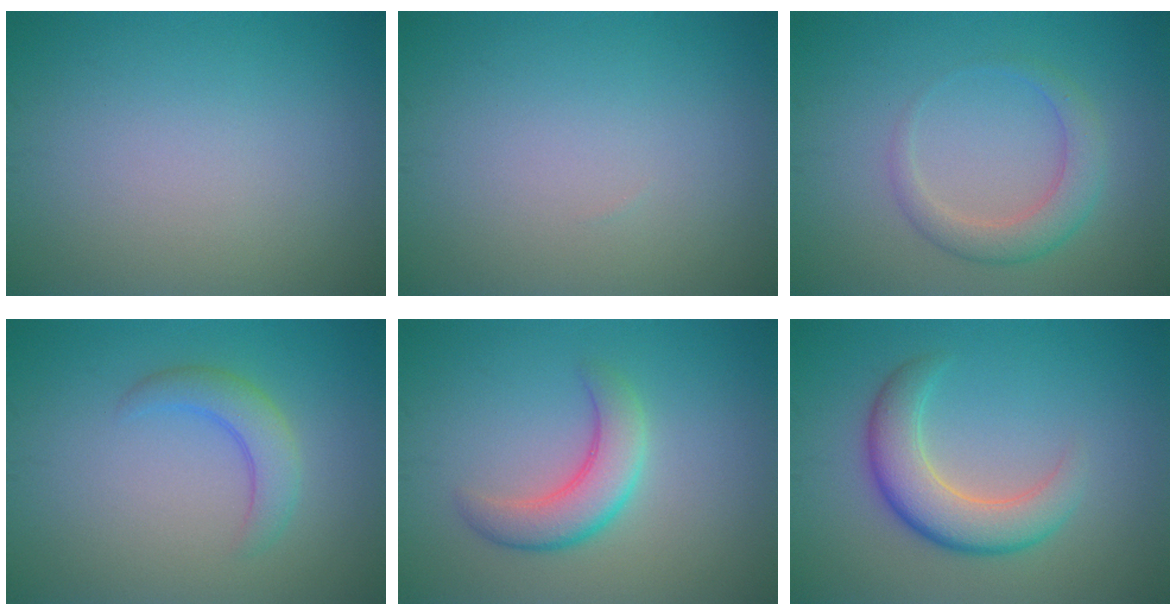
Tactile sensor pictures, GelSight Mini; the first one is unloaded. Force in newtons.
{"total": 0.0}
{"total": 3.0, "press": 3.0, "slide": 0.1}
{"total": 2.9, "press": 2.9, "slide": 0.1}
{"total": 4.0, "press": 4.0, "slide": 0.2}
{"total": 5.2, "press": 5.2, "slide": 0.2}